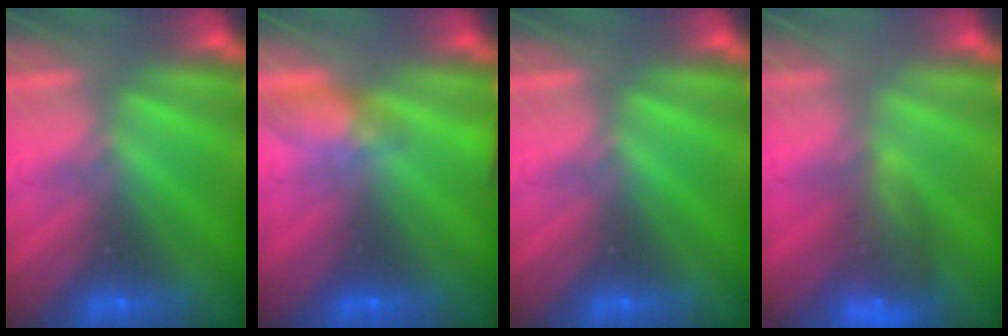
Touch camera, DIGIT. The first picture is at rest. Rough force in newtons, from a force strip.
{"total": 4.9}
{"total": 0.0}
{"total": 9.1}